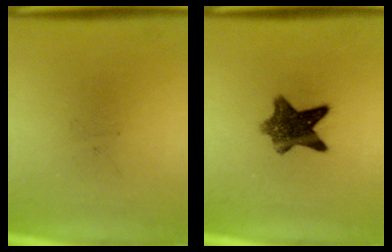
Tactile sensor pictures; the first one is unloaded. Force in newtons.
{"total": 8.7}